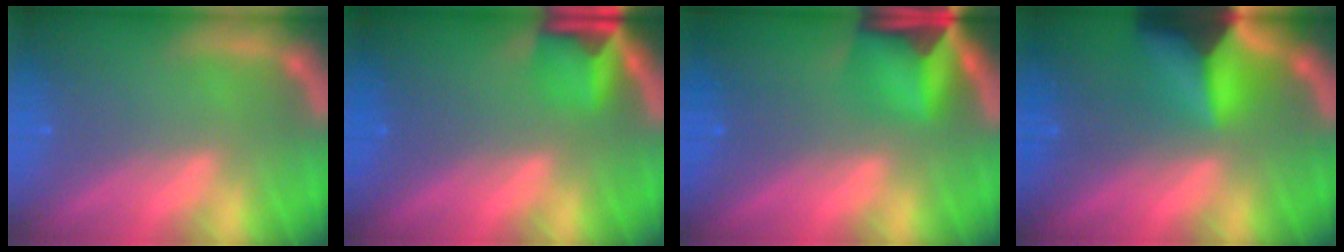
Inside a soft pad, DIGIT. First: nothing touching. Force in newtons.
{"total": 4.4}
{"total": 7.4}
{"total": 9.9}